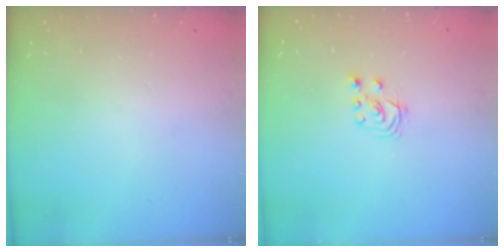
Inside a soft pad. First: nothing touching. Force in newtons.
{"total": 2.8, "press": 2.7, "slide": 0.7}